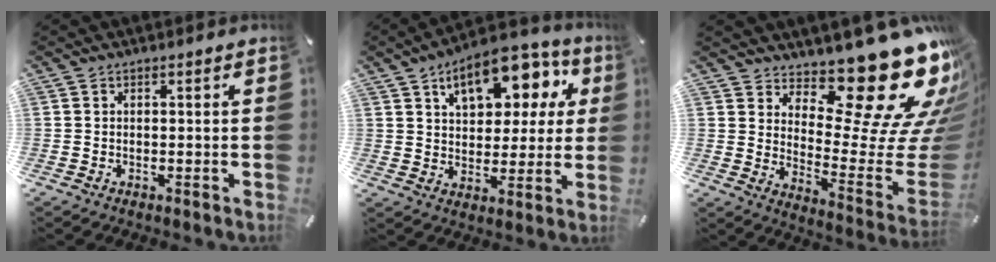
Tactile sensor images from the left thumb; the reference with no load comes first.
{"total": 15.2, "force": [7.4, 8.8, 9.8], "torque": [-0.148, -0.027, 0.128]}
{"total": 25.3, "force": [17.6, 8.5, 16.1], "torque": [-0.177, -0.147, 0.280]}